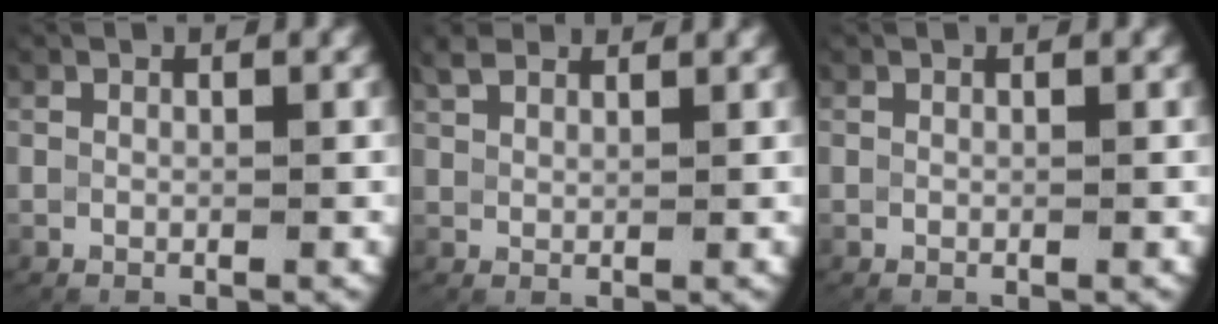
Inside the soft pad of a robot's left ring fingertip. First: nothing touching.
{"total": 1.7, "force": [1.7, 0.0, 0.3], "torque": [-0.009, 0.000, 0.036]}
{"total": 0.0}